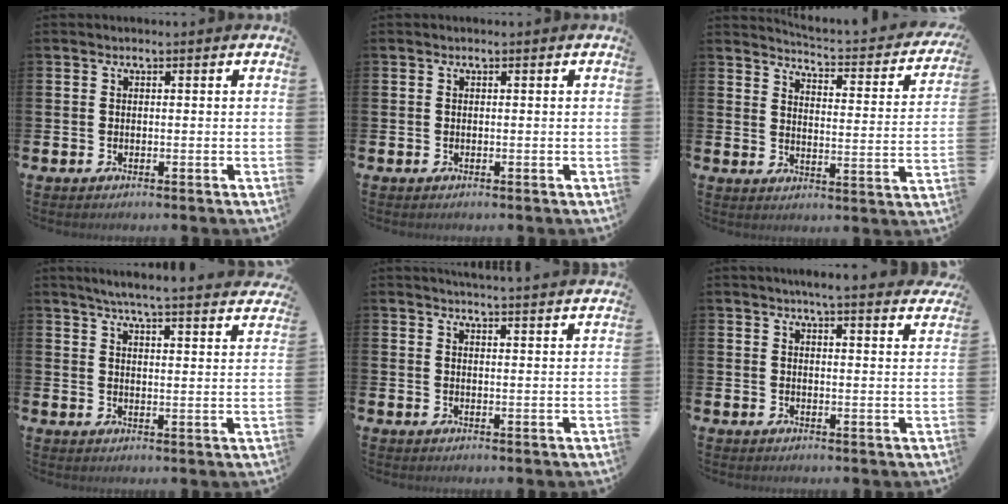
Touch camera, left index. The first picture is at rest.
{"total": 0.0}
{"total": 3.2, "force": [3.1, 0.1, 0.7], "torque": [-0.027, -0.039, 0.043]}
{"total": 5.6, "force": [5.4, -0.4, 1.5], "torque": [-0.043, -0.037, 0.092]}
{"total": 3.9, "force": [3.9, -0.7, -0.1], "torque": [0.004, -0.031, 0.067]}
{"total": 4.5, "force": [4.3, -0.3, 1.4], "torque": [-0.027, -0.019, 0.074]}